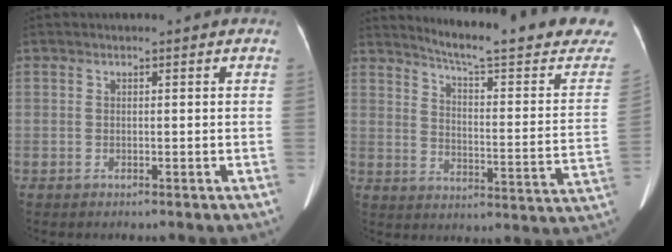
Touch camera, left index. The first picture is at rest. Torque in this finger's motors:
{"motor_torque": [0.33, -0.82, 0.01, 0.06]}